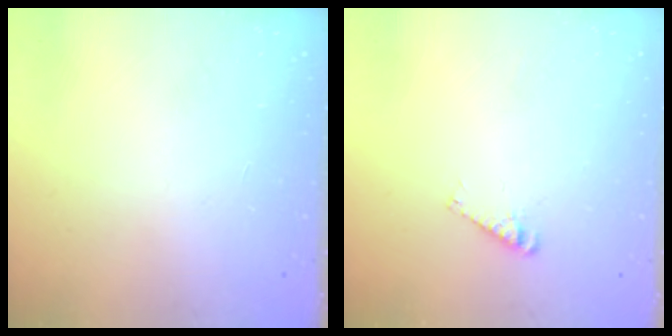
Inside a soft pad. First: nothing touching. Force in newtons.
{"total": 4.1, "press": 4.0, "slide": 0.6}